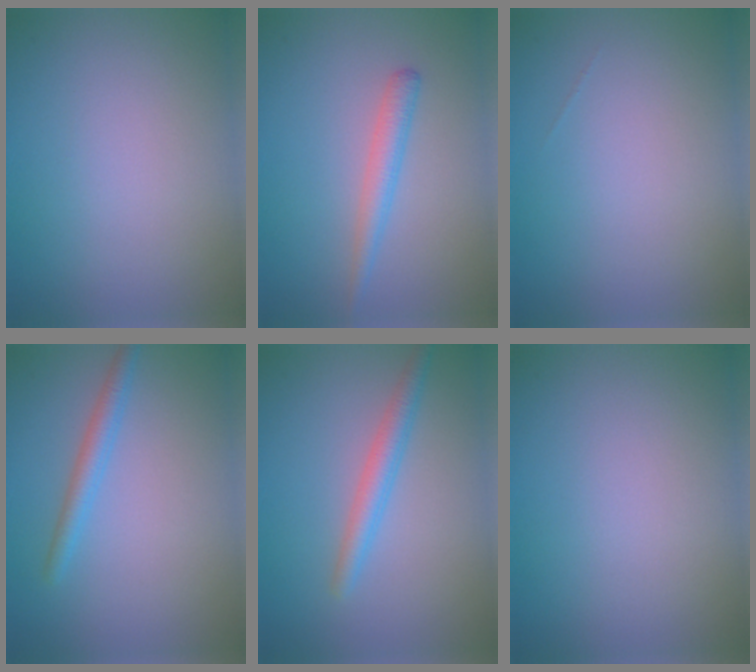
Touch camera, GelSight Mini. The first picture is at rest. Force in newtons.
{"total": 2.0, "press": 2.0, "slide": 0.0}
{"total": 0.0}
{"total": 2.0, "press": 2.0, "slide": 0.1}
{"total": 2.4, "press": 2.4, "slide": 0.0}
{"total": 0.0}